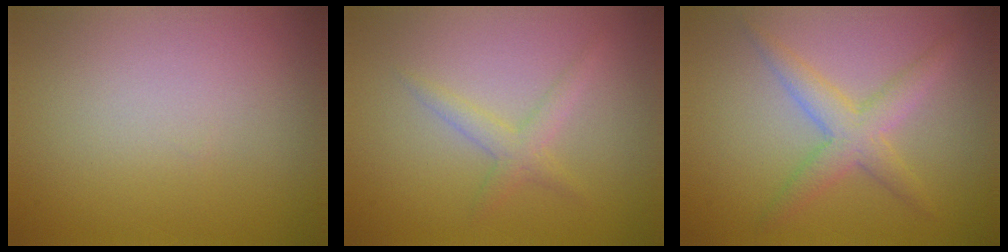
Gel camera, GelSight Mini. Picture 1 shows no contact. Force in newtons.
{"total": 1.8, "press": 1.8, "slide": 0.1}
{"total": 2.3, "press": 2.3, "slide": 0.1}